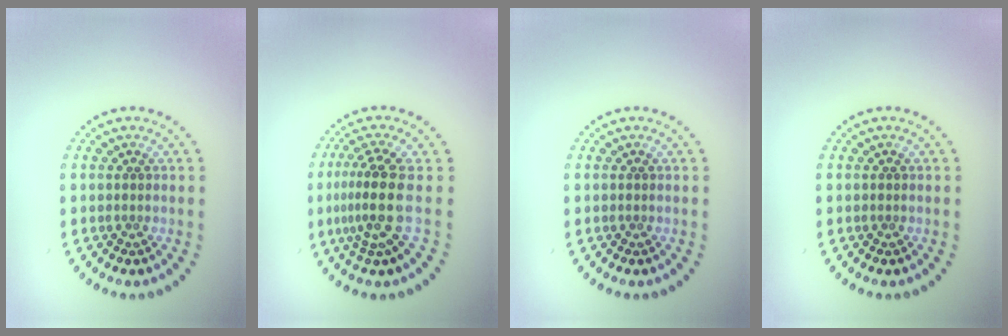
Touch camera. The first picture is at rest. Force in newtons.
{"total": 4.0, "press": 2.7, "slide": 2.9}
{"total": 0.0}
{"total": 0.0}